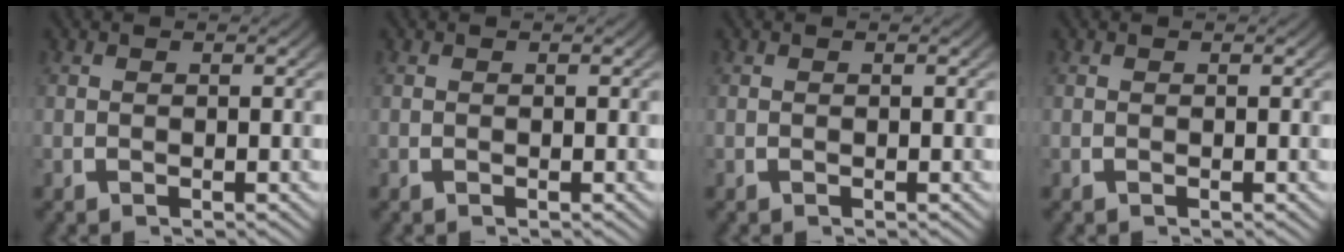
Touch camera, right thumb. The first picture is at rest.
{"total": 0.0}
{"total": 0.0}
{"total": 0.0}